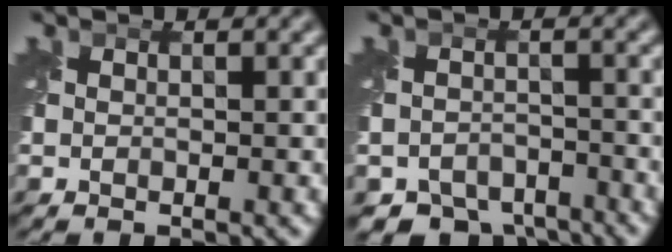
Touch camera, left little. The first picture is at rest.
{"total": 5.5, "force": [-4.6, 2.7, 1.1], "torque": [-0.008, -0.016, -0.071]}